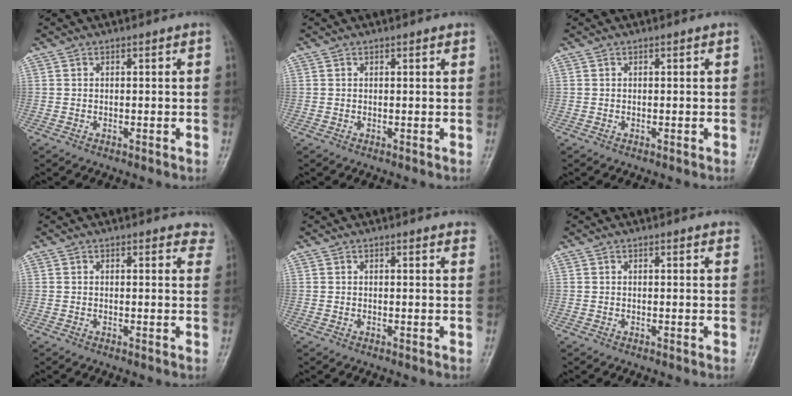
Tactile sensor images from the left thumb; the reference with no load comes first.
{"total": 0.8, "force": [0.5, 0.2, 0.5], "torque": [-0.006, -0.001, 0.005]}
{"total": 0.0}
{"total": 3.5, "force": [3.1, 1.4, 0.9], "torque": [0.018, -0.014, 0.016]}
{"total": 2.7, "force": [2.4, 0.5, 1.0], "torque": [-0.004, -0.007, 0.015]}
{"total": 1.9, "force": [1.6, 0.4, 0.8], "torque": [-0.005, -0.003, 0.012]}